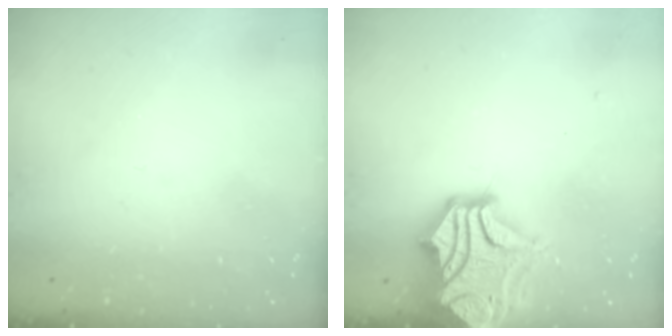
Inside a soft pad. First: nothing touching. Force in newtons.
{"total": 9.1, "press": 8.8, "slide": 2.2}